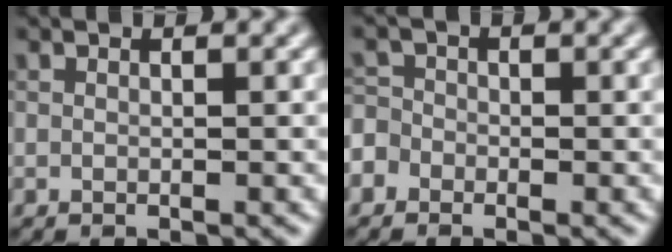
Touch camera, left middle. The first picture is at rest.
{"total": 2.4, "force": [-1.5, 1.8, 0.5], "torque": [-0.004, 0.008, -0.031]}